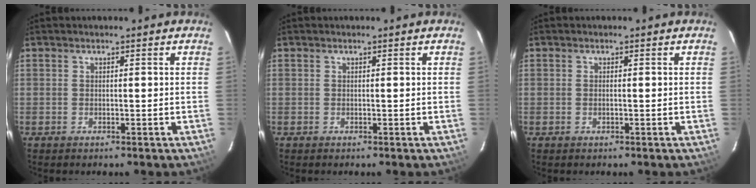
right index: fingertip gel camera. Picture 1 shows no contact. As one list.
[{"total": 0.0}, {"total": 0.6, "force": [-0.1, -0.1, 0.6], "torque": [-0.012, 0.001, -0.002]}]